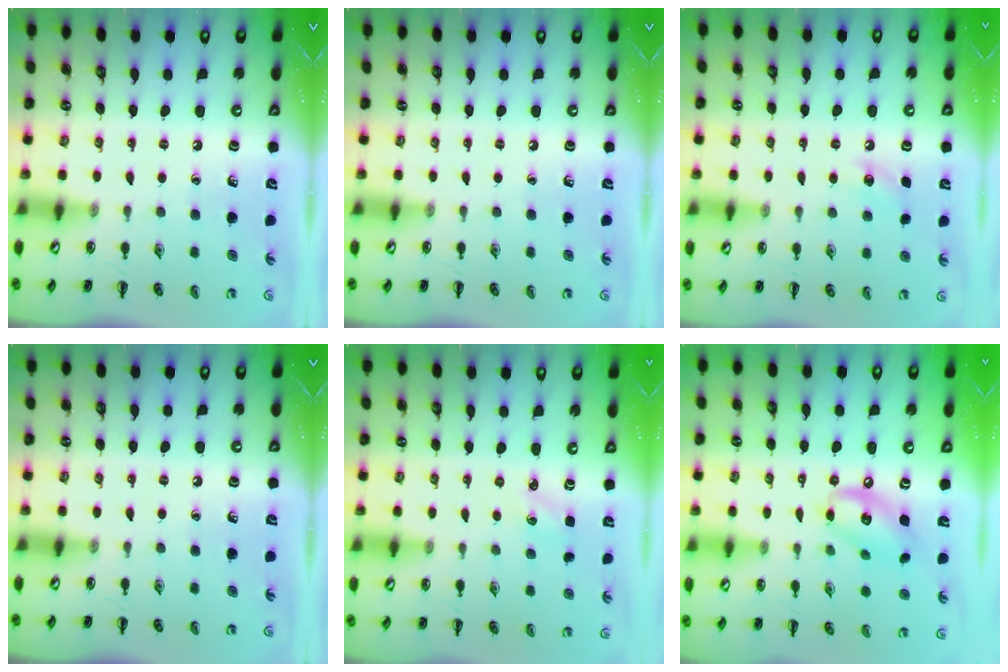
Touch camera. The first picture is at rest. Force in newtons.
{"total": 0.0}
{"total": 4.0, "press": 3.9, "slide": 1.1}
{"total": 0.0}
{"total": 2.0, "press": 1.9, "slide": 0.6}
{"total": 11.2, "press": 11.0, "slide": 2.3}